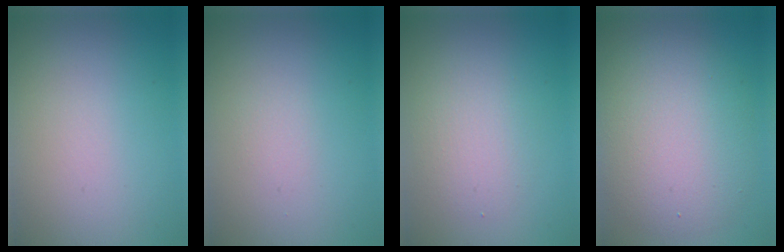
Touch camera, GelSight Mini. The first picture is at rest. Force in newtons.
{"total": 0.6, "press": 0.6, "slide": 0.1}
{"total": 2.6, "press": 2.6, "slide": 0.1}
{"total": 7.6, "press": 7.6, "slide": 0.6}